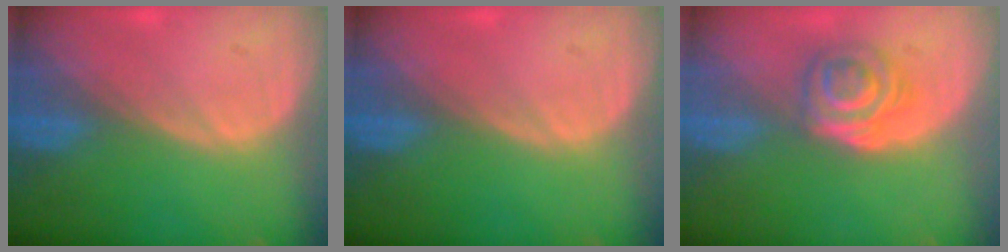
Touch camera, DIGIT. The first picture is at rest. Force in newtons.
{"total": 0.0}
{"total": 6.4, "press": 5.3, "slide": 3.6}